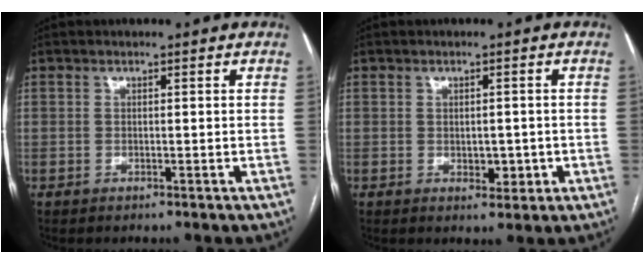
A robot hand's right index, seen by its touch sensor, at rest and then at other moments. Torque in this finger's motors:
{"motor_torque": [-0.10, 0.02, -0.04, 0.00]}